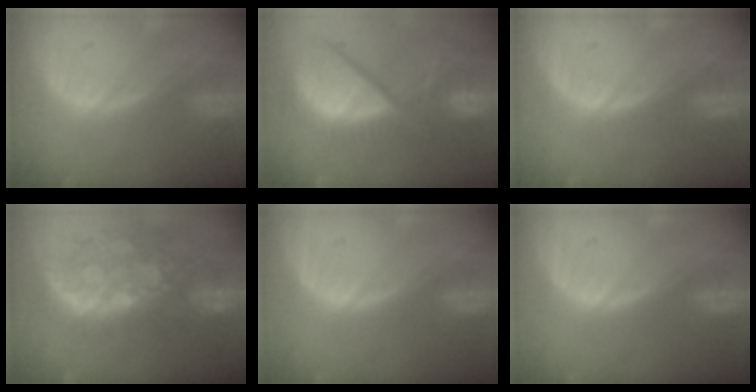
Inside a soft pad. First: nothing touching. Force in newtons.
{"total": 13.1, "press": 11.0, "slide": 7.2}
{"total": 0.0}
{"total": 11.2, "press": 9.7, "slide": 5.5}
{"total": 0.0}
{"total": 0.0}